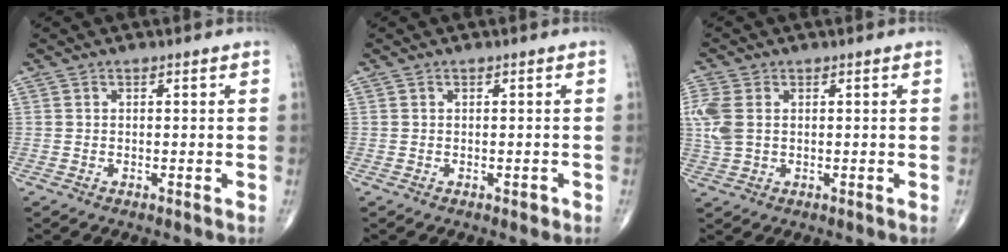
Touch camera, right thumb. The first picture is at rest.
{"total": 0.7, "force": [-0.3, 0.4, 0.5], "torque": [0.000, 0.000, -0.005]}
{"total": 6.4, "force": [0.9, 4.2, 4.7], "torque": [-0.135, 0.009, 0.023]}